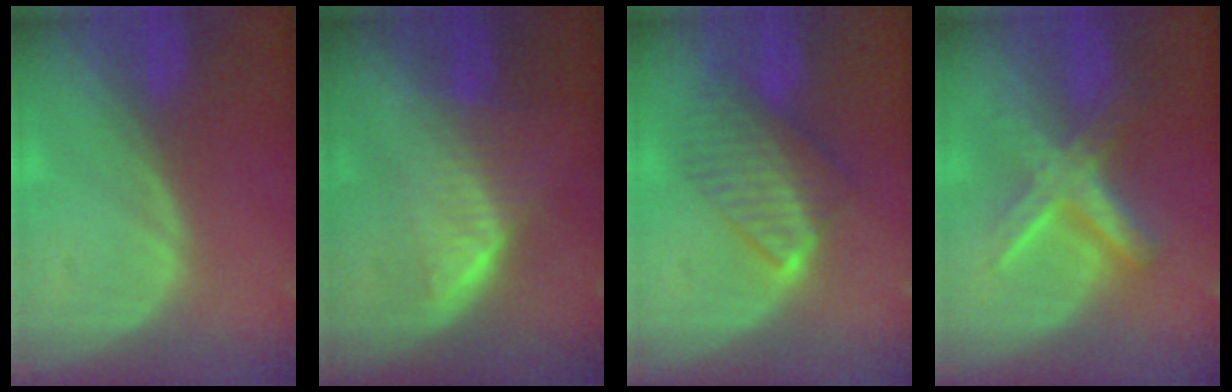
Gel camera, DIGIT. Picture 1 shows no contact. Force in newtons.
{"total": 6.5, "press": 5.7, "slide": 3.2}
{"total": 7.3, "press": 7.1, "slide": 1.8}
{"total": 7.3, "press": 7.3, "slide": 0.5}